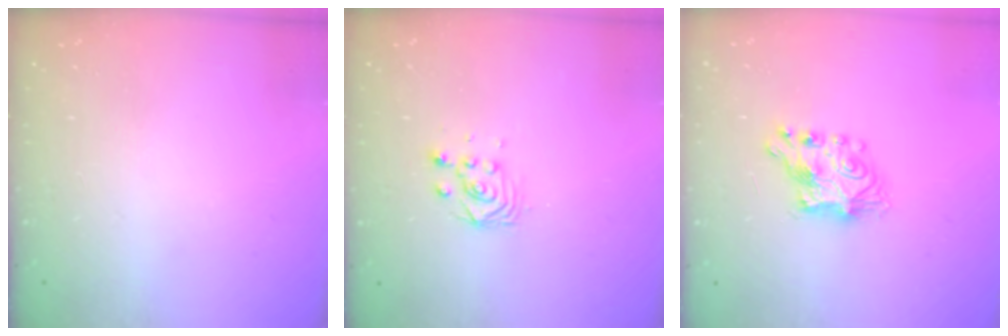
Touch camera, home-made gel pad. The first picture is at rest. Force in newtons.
{"total": 2.8, "press": 2.5, "slide": 1.3}
{"total": 7.2, "press": 7.2, "slide": 0.4}